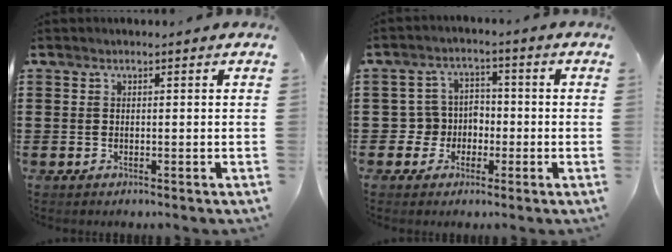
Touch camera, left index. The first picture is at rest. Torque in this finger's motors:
{"motor_torque": [0.21, 0.20, 0.07, -0.01]}